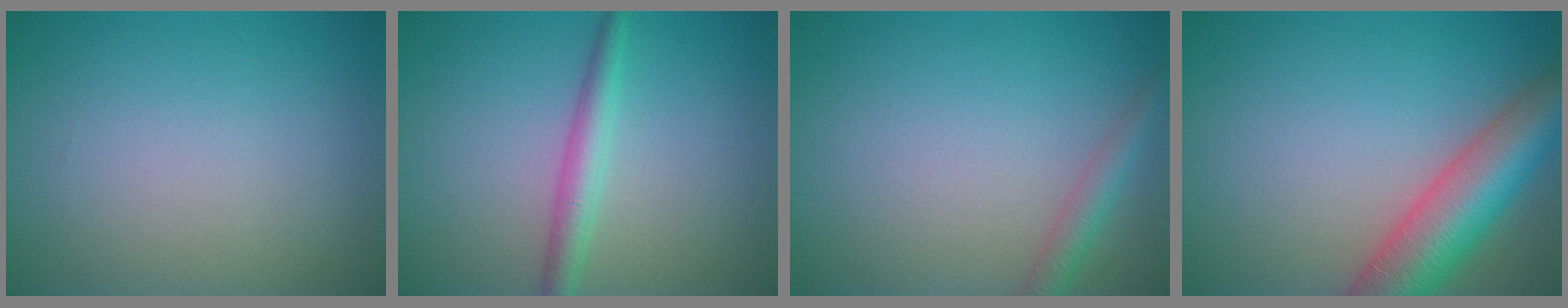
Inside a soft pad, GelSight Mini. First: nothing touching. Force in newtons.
{"total": 2.7, "press": 2.7, "slide": 0.0}
{"total": 2.2, "press": 2.2, "slide": 0.1}
{"total": 8.5, "press": 8.5, "slide": 0.4}